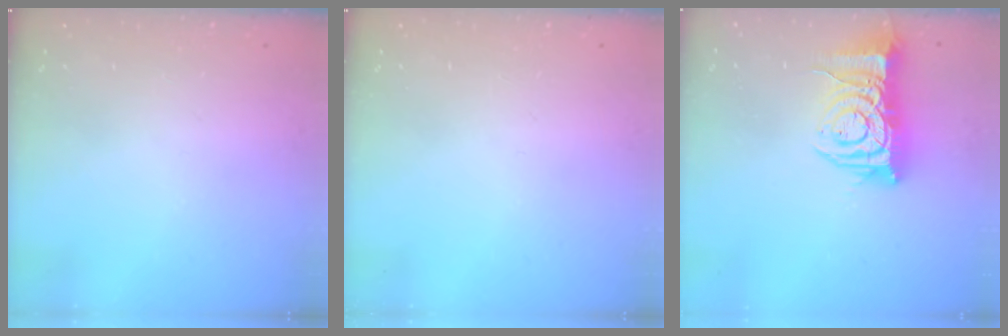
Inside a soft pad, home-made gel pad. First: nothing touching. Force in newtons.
{"total": 0.0}
{"total": 11.3, "press": 11.2, "slide": 1.4}